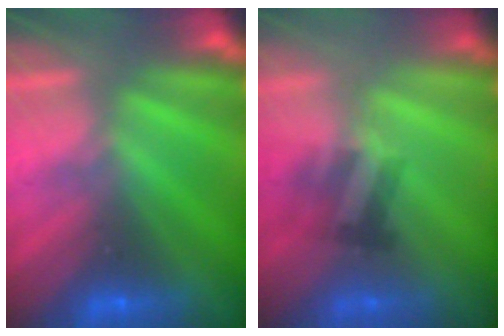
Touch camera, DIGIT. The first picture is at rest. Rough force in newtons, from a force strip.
{"total": 2.1}